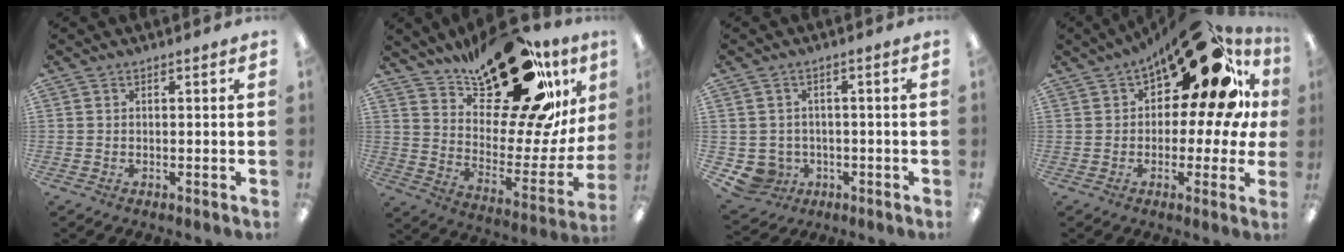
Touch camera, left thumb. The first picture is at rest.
{"total": 26.3, "force": [19.2, 9.0, 15.6], "torque": [-0.212, -0.135, 0.320]}
{"total": 4.7, "force": [-1.5, 4.4, 0.6], "torque": [-0.040, 0.006, -0.026]}
{"total": 22.1, "force": [10.6, 9.5, 16.9], "torque": [-0.238, -0.066, 0.170]}